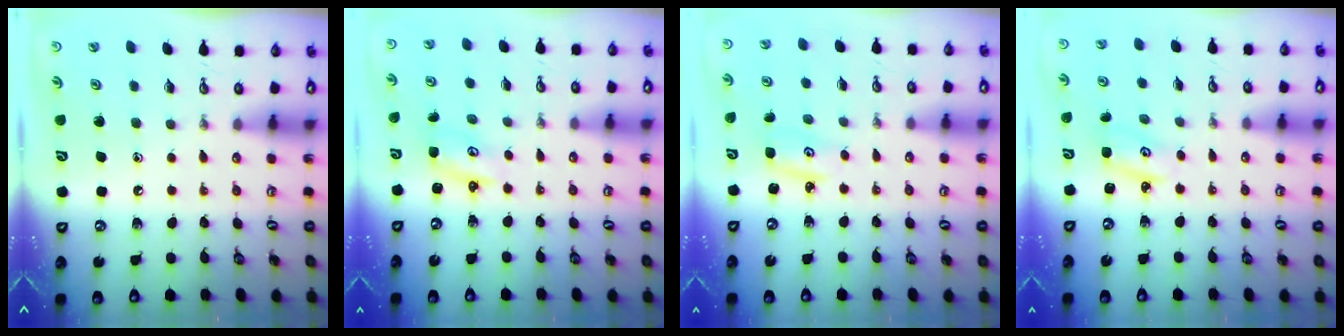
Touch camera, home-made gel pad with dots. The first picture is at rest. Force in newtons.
{"total": 2.6, "press": 2.6, "slide": 0.3}
{"total": 2.6, "press": 2.6, "slide": 0.2}
{"total": 2.6, "press": 2.6, "slide": 0.2}